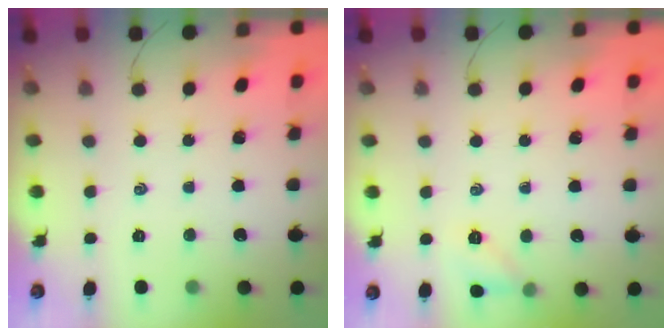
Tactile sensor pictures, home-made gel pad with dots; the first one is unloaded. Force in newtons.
{"total": 7.7, "press": 7.5, "slide": 1.6}